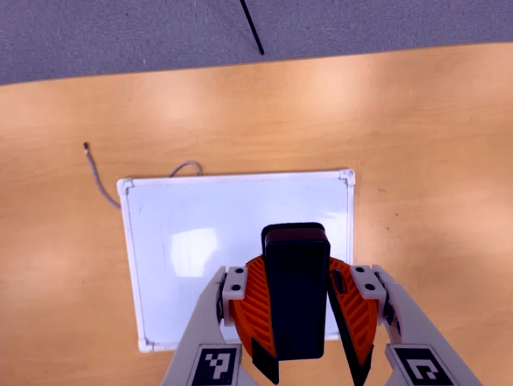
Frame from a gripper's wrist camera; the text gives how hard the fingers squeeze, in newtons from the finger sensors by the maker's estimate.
{"total": 9.2, "left": 9.2, "right": 9.1}